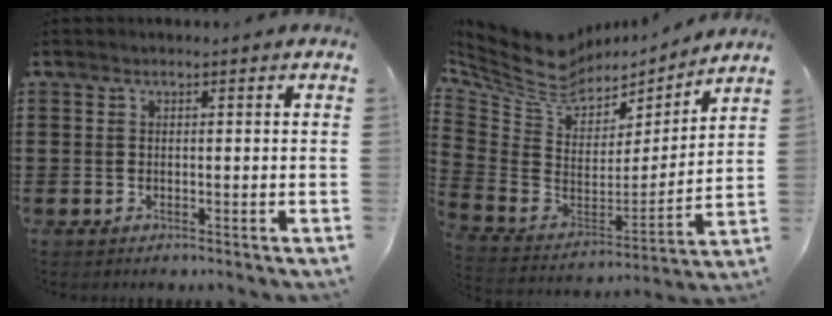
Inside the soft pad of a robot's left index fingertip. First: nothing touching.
{"total": 7.4, "force": [5.9, 3.6, 2.8], "torque": [-0.099, -0.047, 0.103]}